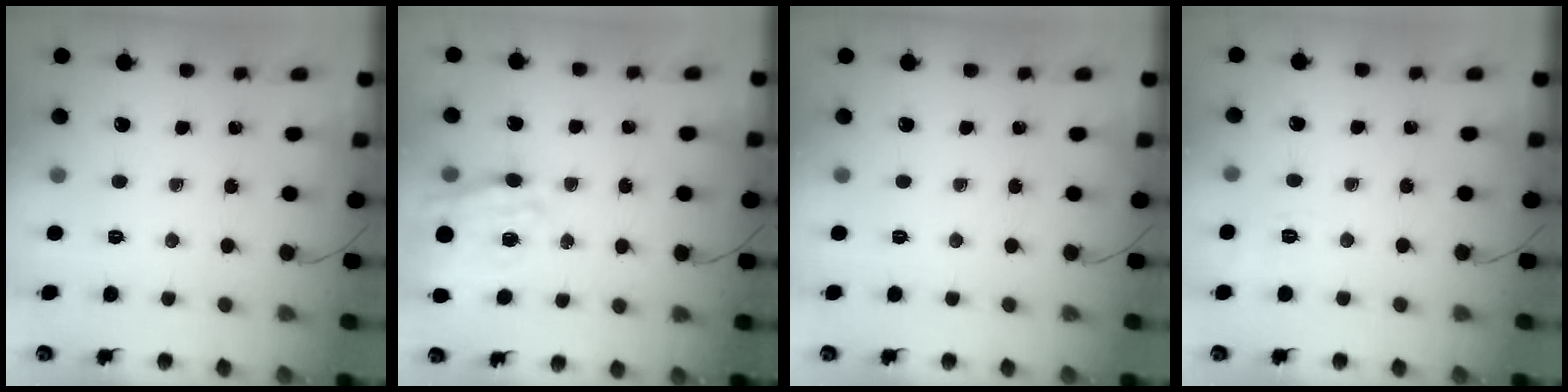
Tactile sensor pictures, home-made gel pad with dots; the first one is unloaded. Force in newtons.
{"total": 14.6, "press": 14.1, "slide": 3.5}
{"total": 0.0}
{"total": 2.7, "press": 1.6, "slide": 2.1}